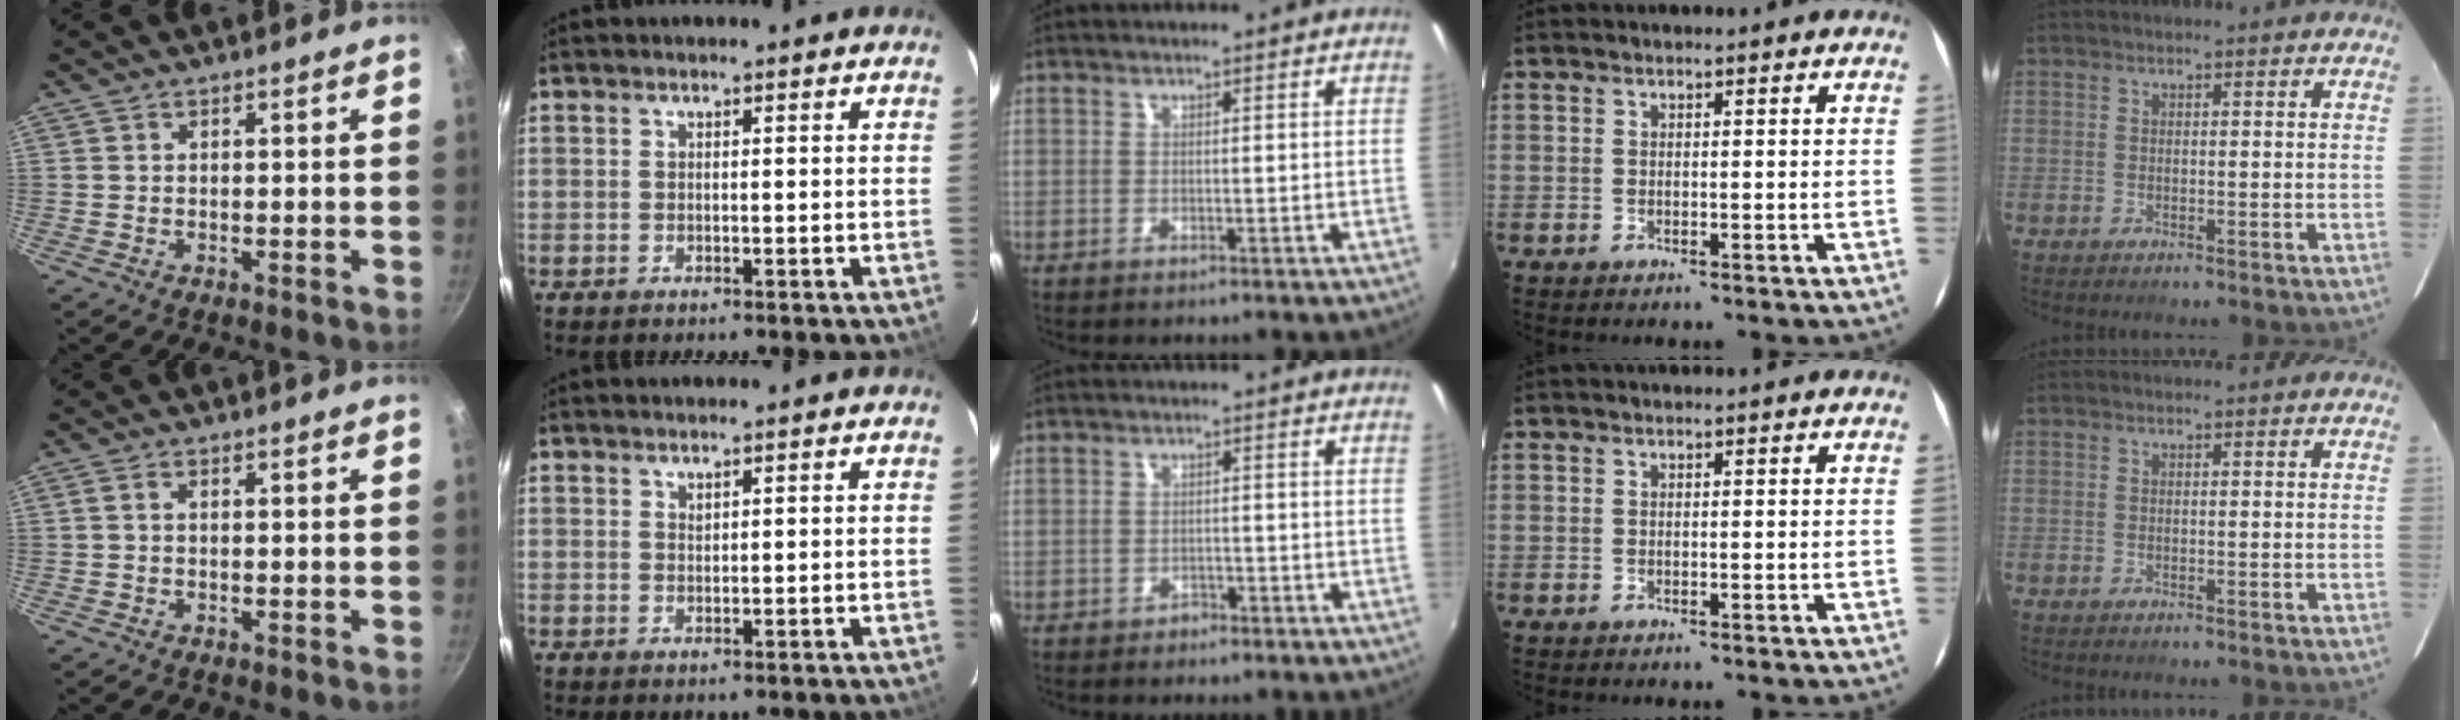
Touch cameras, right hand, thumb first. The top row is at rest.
{"thumb": {"total": 1.1, "force": [0.0, 0.7, 0.9], "torque": [-0.021, 0.005, 0.001]}, "index": {"total": 0.6, "force": [0.6, 0.2, 0.1], "torque": [-0.001, 0.001, 0.012]}, "middle": {"total": 1.9, "force": [-1.5, 1.0, 0.5], "torque": [-0.013, -0.001, -0.022]}}